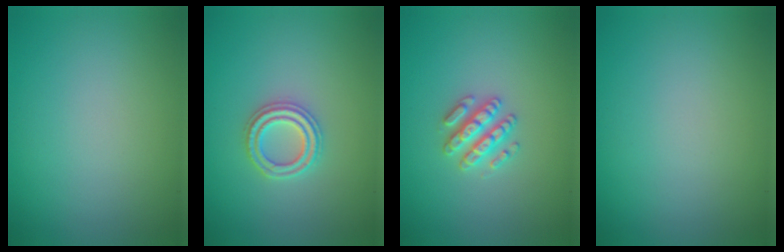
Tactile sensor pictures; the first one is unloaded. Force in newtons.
{"total": 2.4, "press": 2.4, "slide": 0.4}
{"total": 2.6, "press": 2.5, "slide": 0.4}
{"total": 0.0}